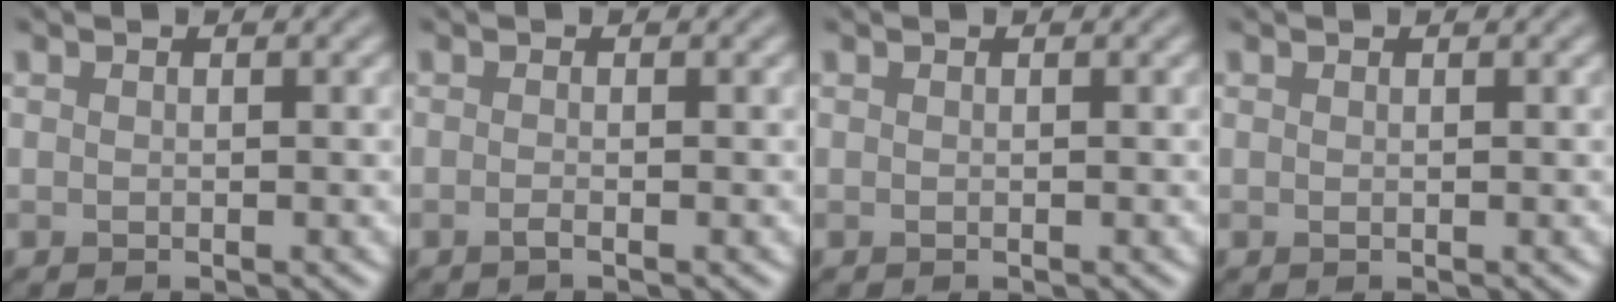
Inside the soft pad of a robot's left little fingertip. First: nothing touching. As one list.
[{"total": 0.7, "force": [-0.6, -0.1, 0.3], "torque": [-0.006, -0.003, -0.015]}, {"total": 0.0}, {"total": 0.0}]